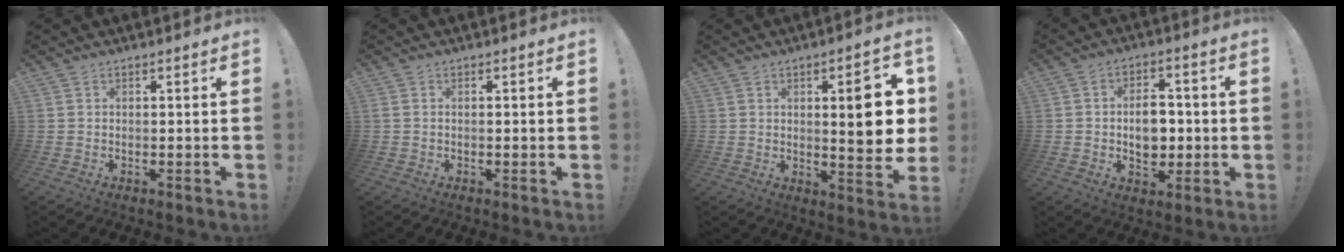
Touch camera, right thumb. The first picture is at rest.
{"total": 0.7, "force": [-0.4, 0.0, 0.6], "torque": [-0.019, 0.004, -0.005]}
{"total": 12.8, "force": [1.6, 3.6, 12.2], "torque": [-0.147, -0.014, 0.018]}
{"total": 9.7, "force": [-0.8, 7.0, 6.7], "torque": [-0.104, 0.013, -0.014]}